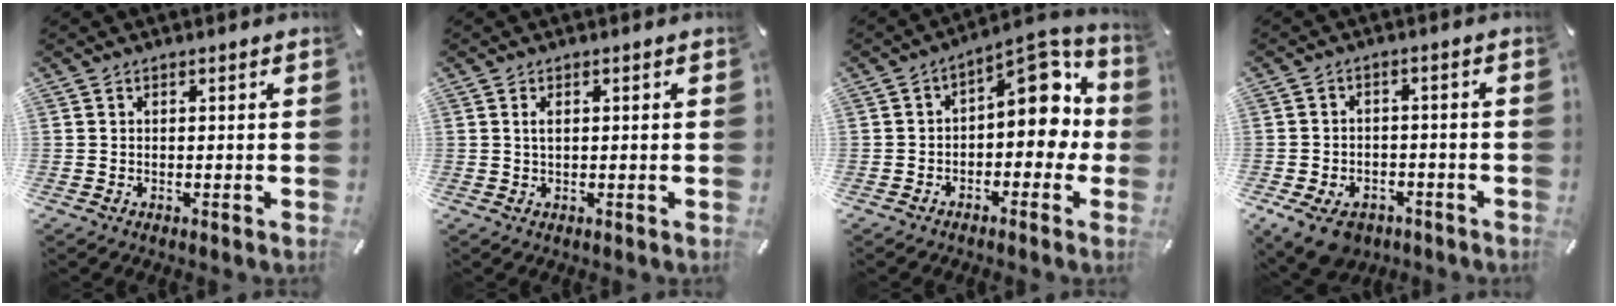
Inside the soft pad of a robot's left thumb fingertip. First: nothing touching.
{"total": 1.4, "force": [0.3, 0.5, 1.2], "torque": [-0.025, 0.002, 0.004]}
{"total": 12.3, "force": [3.7, 7.1, 9.3], "torque": [-0.107, -0.039, 0.062]}
{"total": 7.6, "force": [-4.7, 4.8, 3.7], "torque": [-0.075, 0.024, -0.084]}